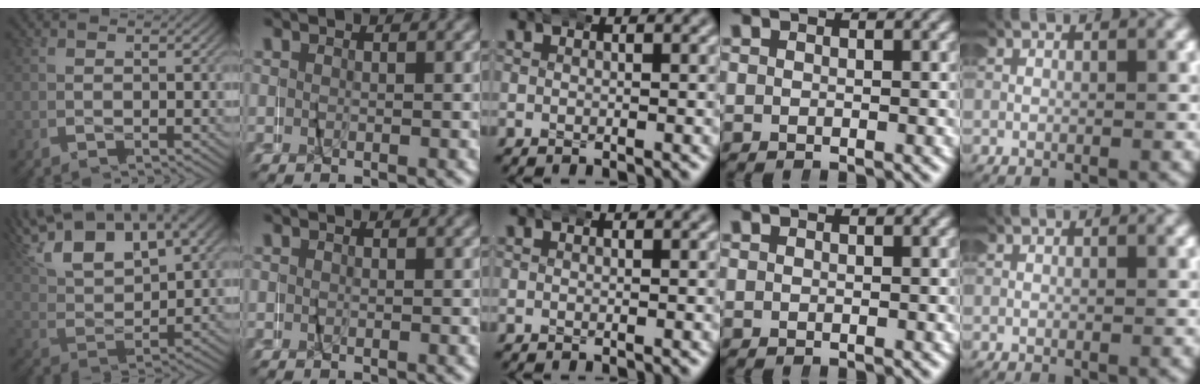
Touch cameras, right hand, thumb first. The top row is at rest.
{"thumb": {"total": 9.0, "force": [3.2, 5.5, 6.3], "torque": [-0.140, 0.015, 0.045]}}